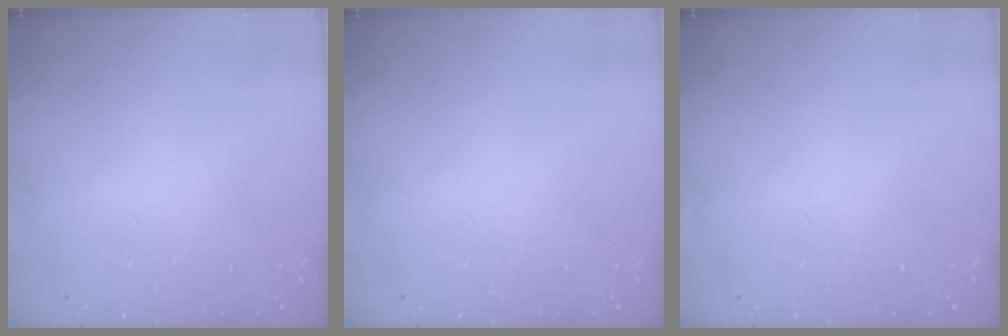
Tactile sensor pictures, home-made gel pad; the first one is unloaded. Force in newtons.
{"total": 0.0}
{"total": 0.0}